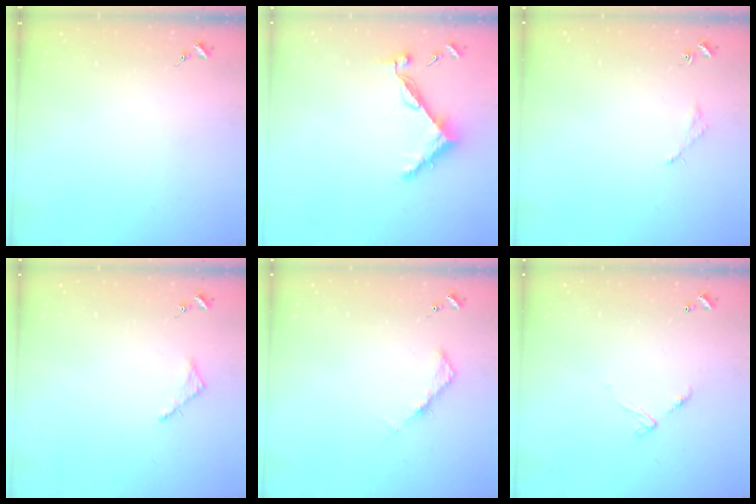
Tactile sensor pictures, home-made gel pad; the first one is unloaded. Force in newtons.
{"total": 7.7, "press": 7.7, "slide": 0.1}
{"total": 2.0, "press": 2.0, "slide": 0.2}
{"total": 2.7, "press": 2.7, "slide": 0.3}
{"total": 4.2, "press": 4.2, "slide": 0.5}
{"total": 6.5, "press": 6.5, "slide": 0.5}